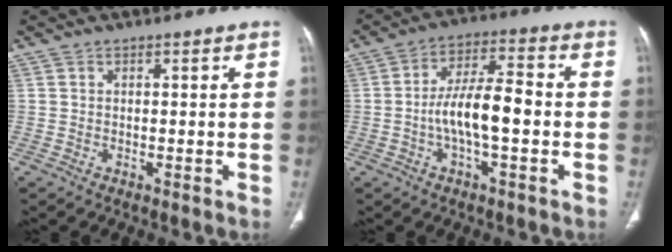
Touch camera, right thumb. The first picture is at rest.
{"total": 10.2, "force": [-1.7, 3.2, 9.5], "torque": [-0.177, 0.030, -0.033]}